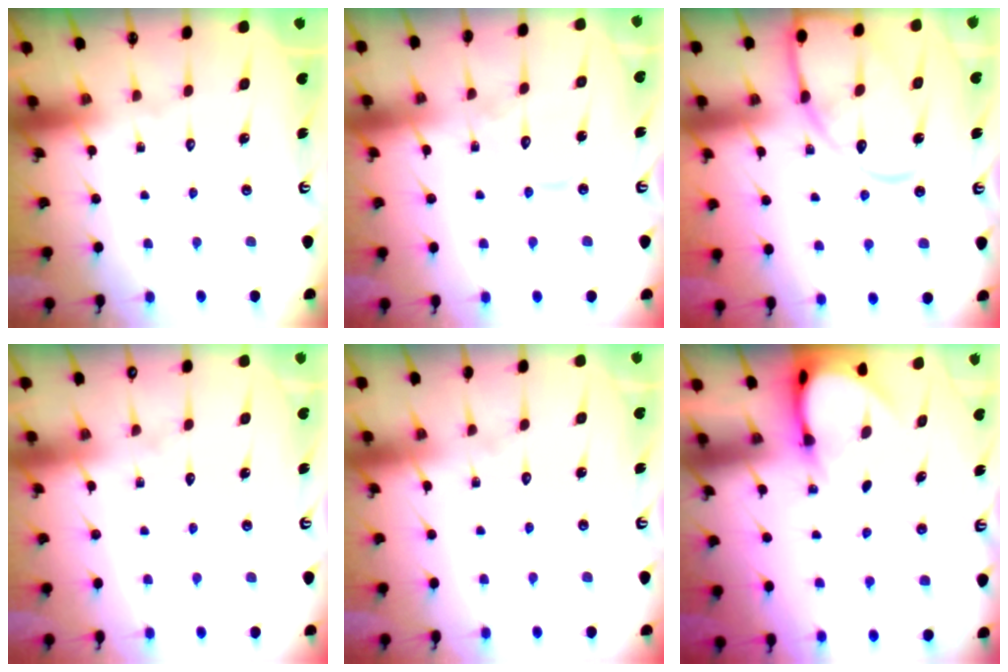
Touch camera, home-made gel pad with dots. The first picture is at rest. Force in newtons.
{"total": 5.9, "press": 5.8, "slide": 0.6}
{"total": 12.1, "press": 12.0, "slide": 1.2}
{"total": 2.8, "press": 2.8, "slide": 0.4}
{"total": 2.3, "press": 2.3, "slide": 0.2}
{"total": 3.9, "press": 3.9, "slide": 0.4}